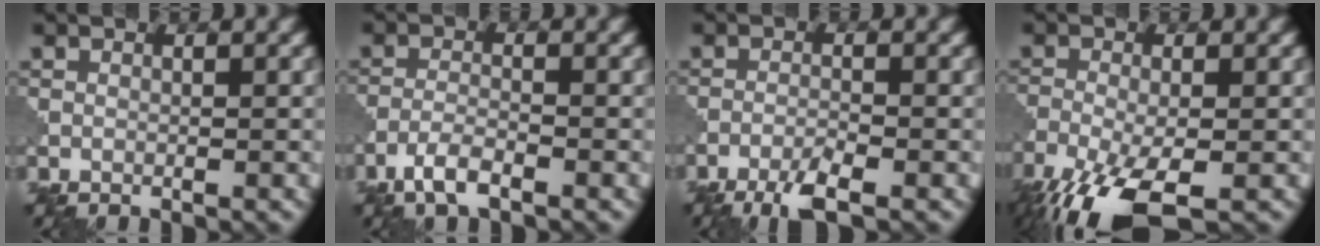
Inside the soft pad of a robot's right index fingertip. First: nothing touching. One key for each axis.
{"total": 2.7, "fx": -1.9, "fy": 0.6, "fz": 1.8, "tx": -0.040, "ty": 0.002, "tz": -0.045}
{"total": 3.2, "fx": -2.2, "fy": 0.4, "fz": 2.3, "tx": -0.047, "ty": -0.001, "tz": -0.049}
{"total": 8.6, "fx": -5.3, "fy": 2.9, "fz": 6.1, "tx": -0.137, "ty": -0.029, "tz": -0.101}